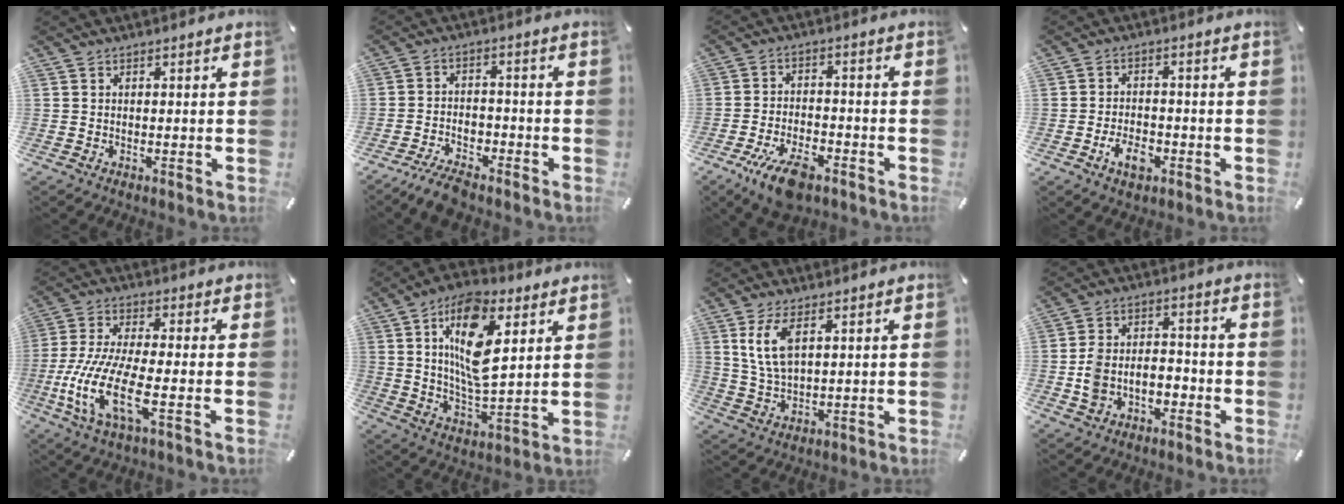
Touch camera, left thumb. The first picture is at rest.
{"total": 6.1, "force": [-5.1, 2.3, 2.4], "torque": [-0.046, 0.026, -0.097]}
{"total": 9.4, "force": [-5.8, 4.2, 6.2], "torque": [-0.120, 0.026, -0.103]}
{"total": 5.8, "force": [-2.8, 3.6, 3.7], "torque": [-0.078, 0.009, -0.051]}
{"total": 13.8, "force": [-4.3, 4.3, 12.4], "torque": [-0.281, -0.021, -0.082]}
{"total": 16.2, "force": [6.5, 7.7, 12.7], "torque": [-0.239, -0.015, 0.111]}
{"total": 7.7, "force": [3.5, 3.8, 5.6], "torque": [-0.140, -0.004, 0.060]}
{"total": 7.9, "force": [-2.5, 6.1, 4.3], "torque": [-0.078, 0.018, -0.045]}